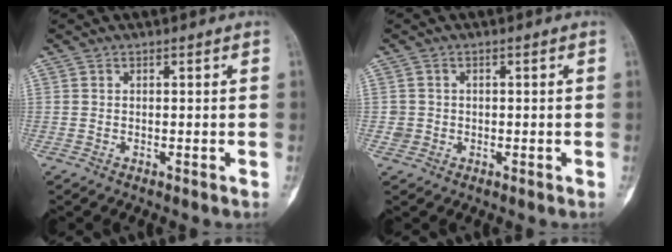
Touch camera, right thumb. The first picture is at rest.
{"total": 1.7, "force": [-0.2, 1.7, 0.2], "torque": [0.005, 0.007, -0.002]}